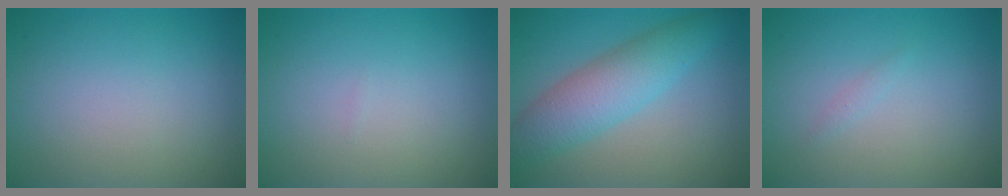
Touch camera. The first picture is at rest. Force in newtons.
{"total": 0.0}
{"total": 5.3, "press": 5.3, "slide": 0.1}
{"total": 0.5, "press": 0.5, "slide": 0.0}